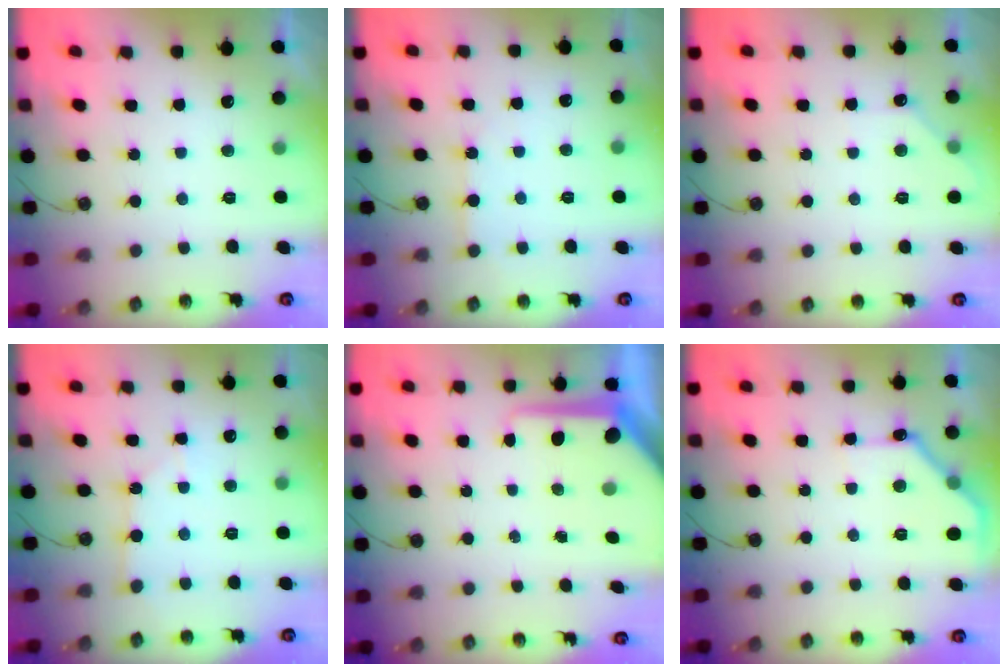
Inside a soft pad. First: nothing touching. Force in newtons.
{"total": 4.6, "press": 4.6, "slide": 0.6}
{"total": 4.0, "press": 4.0, "slide": 0.5}
{"total": 3.0, "press": 2.9, "slide": 0.4}
{"total": 11.0, "press": 11.0, "slide": 1.0}
{"total": 11.9, "press": 11.9, "slide": 0.6}